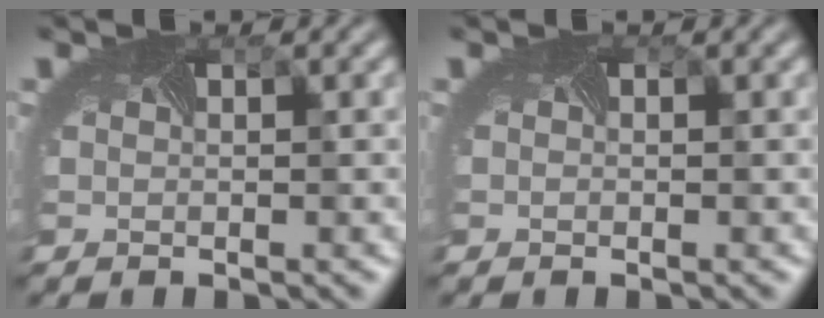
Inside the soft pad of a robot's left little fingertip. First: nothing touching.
{"total": 0.0}